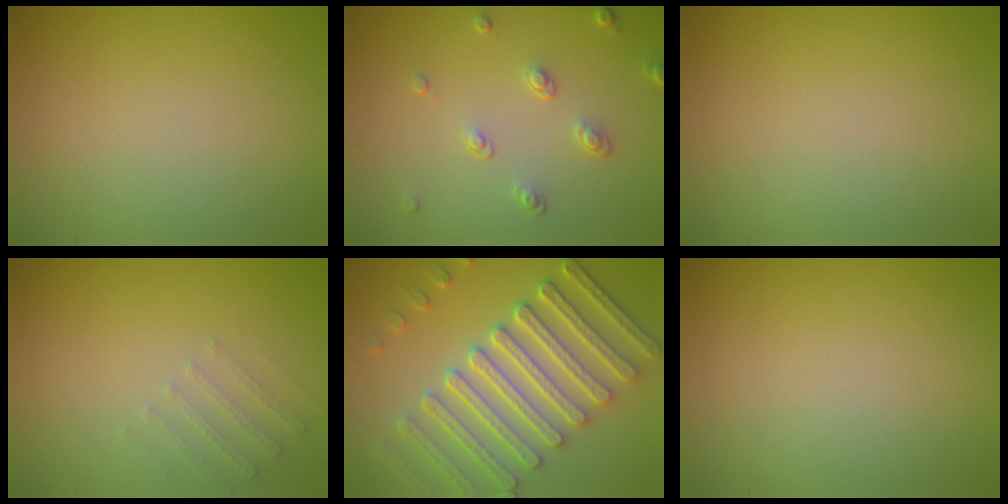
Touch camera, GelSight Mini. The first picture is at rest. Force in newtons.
{"total": 1.8, "press": 1.3, "slide": 1.2}
{"total": 0.0}
{"total": 1.3, "press": 1.3, "slide": 0.4}
{"total": 7.3, "press": 6.3, "slide": 3.6}
{"total": 0.0}